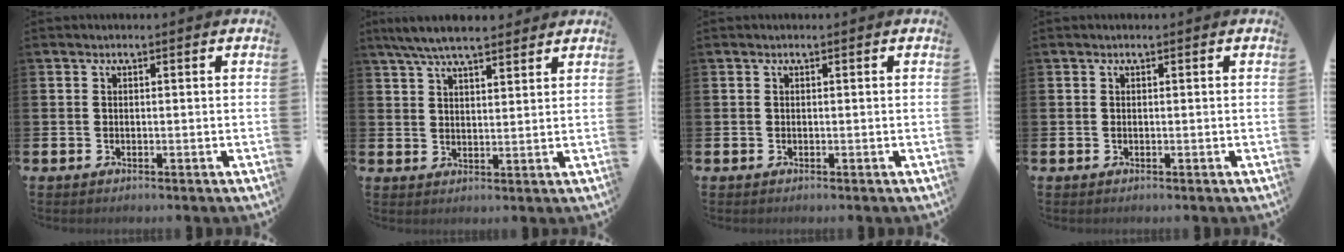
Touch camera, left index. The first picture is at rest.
{"total": 6.3, "force": [5.7, 1.1, 2.3], "torque": [-0.059, -0.016, 0.104]}
{"total": 0.0}
{"total": 0.0}